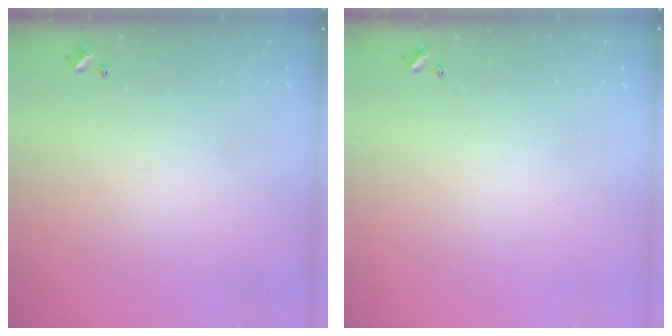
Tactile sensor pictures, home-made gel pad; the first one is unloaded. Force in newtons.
{"total": 0.0}